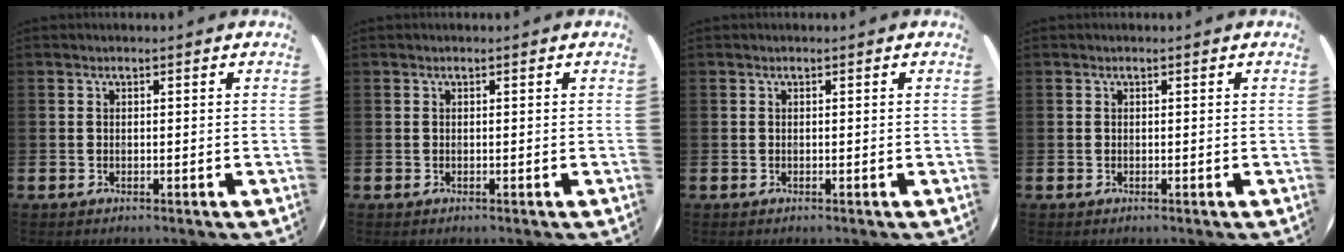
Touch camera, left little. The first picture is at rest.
{"total": 0.0}
{"total": 0.0}
{"total": 0.0}